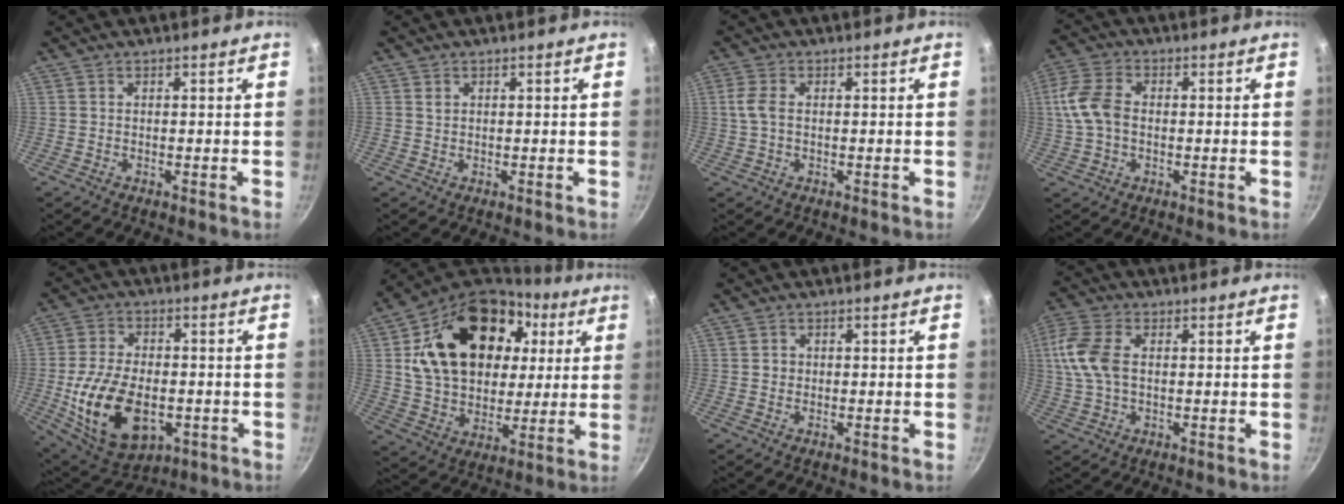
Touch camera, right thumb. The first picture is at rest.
{"total": 0.8, "force": [0.4, 0.7, 0.3], "torque": [-0.004, 0.000, 0.007]}
{"total": 3.7, "force": [0.3, 2.4, 2.9], "torque": [-0.064, 0.007, 0.003]}
{"total": 9.3, "force": [0.3, 6.3, 6.8], "torque": [-0.142, 0.018, -0.004]}
{"total": 18.2, "force": [-3.9, 11.1, 13.9], "torque": [-0.243, 0.007, -0.052]}
{"total": 27.0, "force": [7.0, 18.8, 18.1], "torque": [-0.295, 0.011, 0.121]}
{"total": 1.3, "force": [0.1, 1.2, 0.4], "torque": [0.001, 0.002, 0.000]}
{"total": 10.3, "force": [1.3, 6.5, 8.0], "torque": [-0.169, 0.013, 0.016]}